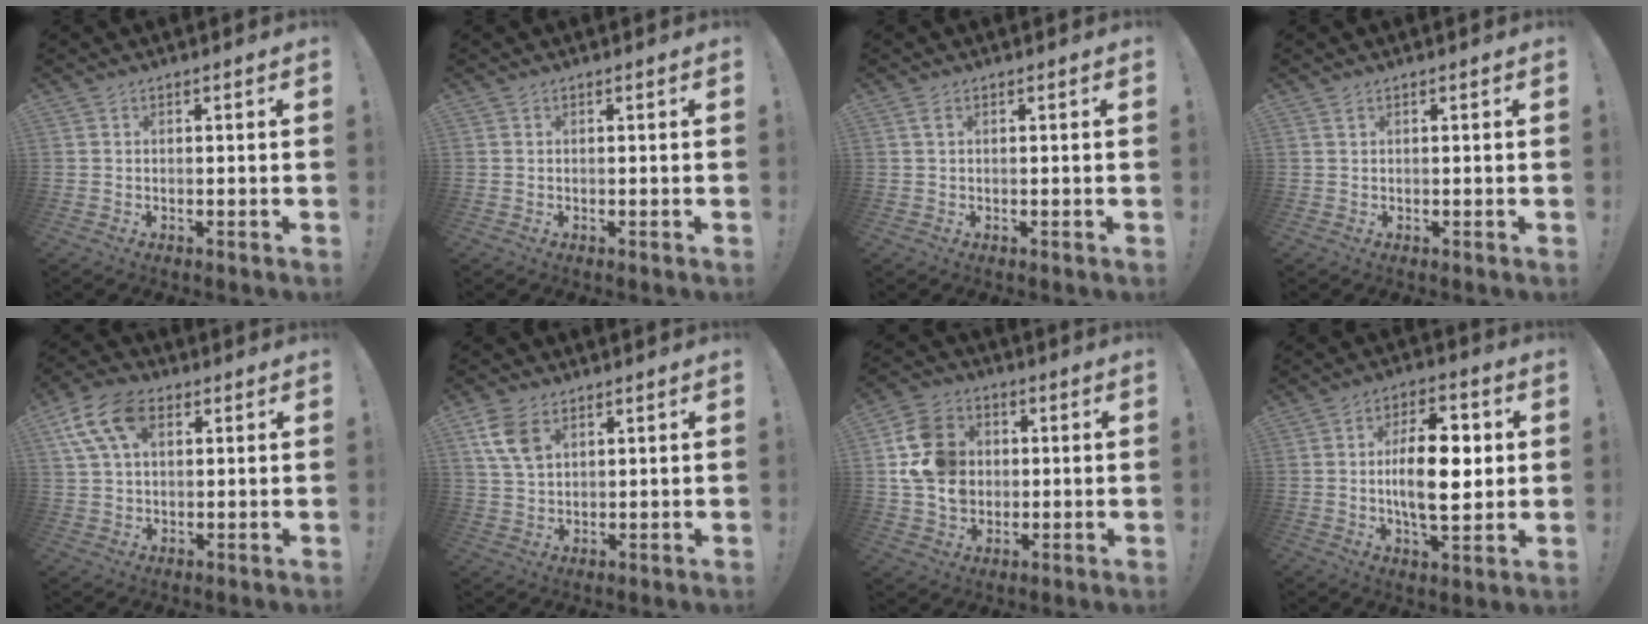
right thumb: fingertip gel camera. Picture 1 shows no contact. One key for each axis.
{"total": 0.0}
{"total": 1.4, "fx": 0.4, "fy": 0.4, "fz": 1.3, "tx": -0.024, "ty": 0.001, "tz": 0.006}
{"total": 0.7, "fx": 0.4, "fy": 0.2, "fz": 0.5, "tx": -0.007, "ty": -0.001, "tz": 0.007}
{"total": 13.3, "fx": 5.2, "fy": 8.1, "fz": 9.2, "tx": -0.175, "ty": -0.003, "tz": 0.101}
{"total": 8.4, "fx": 4.0, "fy": 5.2, "fz": 5.1, "tx": -0.101, "ty": -0.006, "tz": 0.081}
{"total": 15.8, "fx": 1.2, "fy": 13.4, "fz": 8.2, "tx": -0.139, "ty": 0.008, "tz": 0.031}
{"total": 15.5, "fx": 0.7, "fy": 7.4, "fz": 13.7, "tx": -0.218, "ty": -0.006, "tz": 0.001}